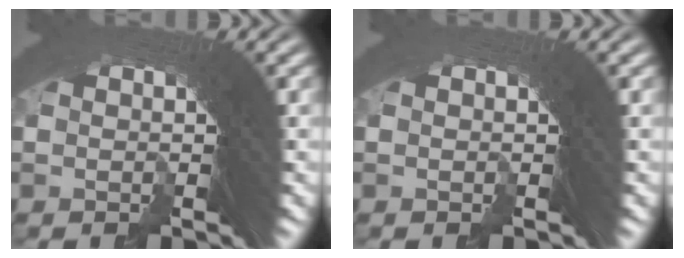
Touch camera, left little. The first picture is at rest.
{"total": 0.0}